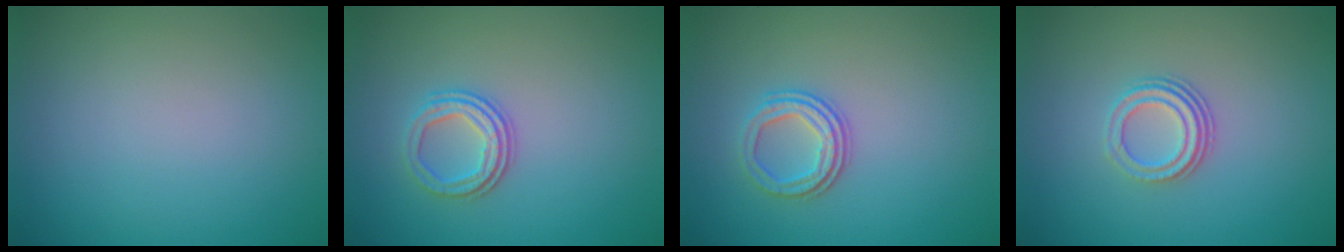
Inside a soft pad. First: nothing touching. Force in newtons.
{"total": 2.7, "press": 2.3, "slide": 1.4}
{"total": 2.7, "press": 2.3, "slide": 1.4}
{"total": 2.9, "press": 2.0, "slide": 2.0}